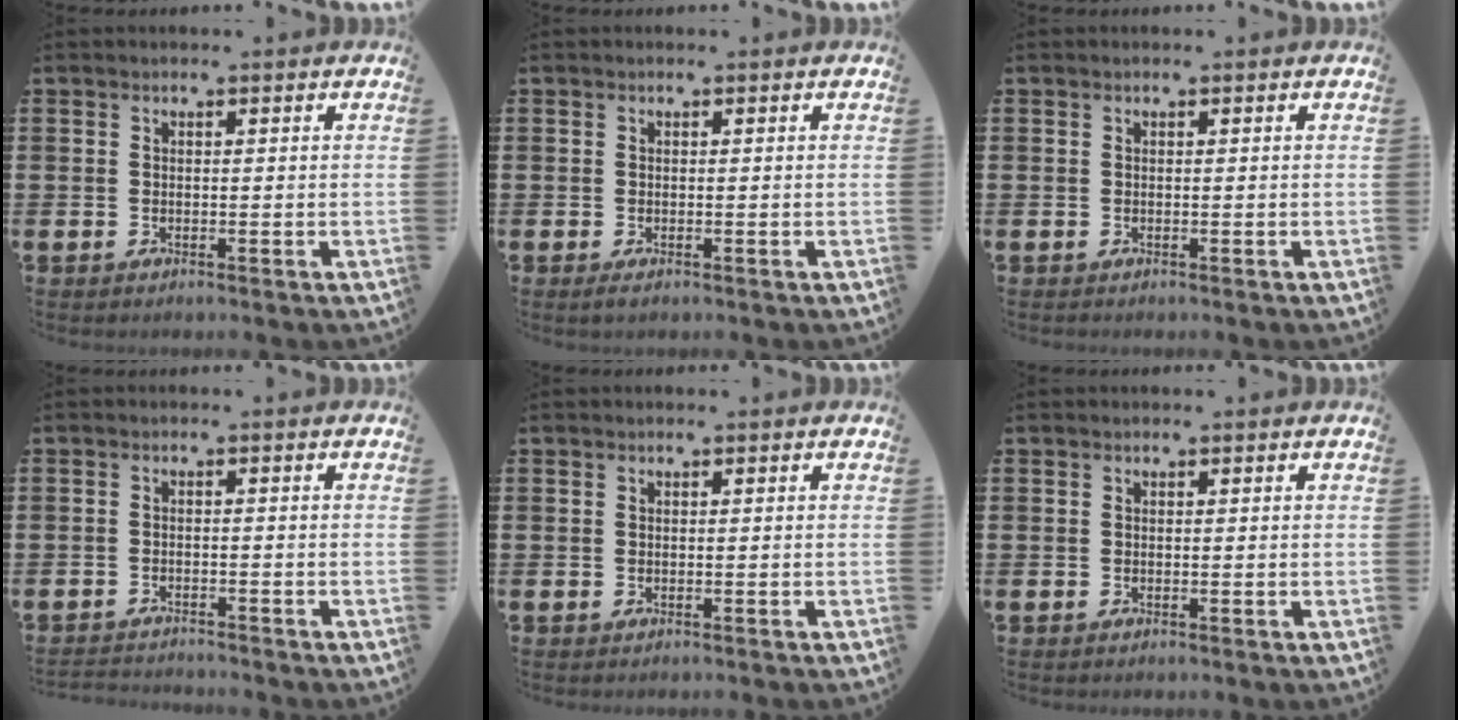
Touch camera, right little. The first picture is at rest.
{"total": 0.7, "force": [-0.2, 0.3, 0.7], "torque": [-0.012, 0.001, -0.004]}
{"total": 0.0}
{"total": 1.6, "force": [-1.6, -0.1, -0.2], "torque": [-0.001, 0.003, -0.035]}
{"total": 0.0}
{"total": 0.0}